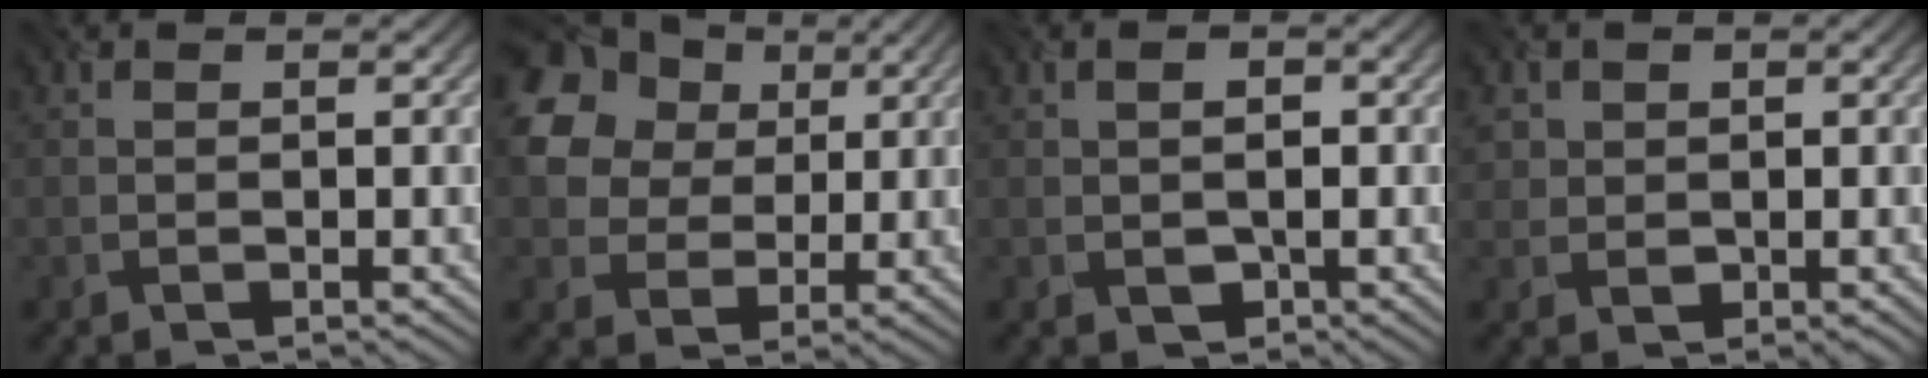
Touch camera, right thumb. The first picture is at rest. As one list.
[{"total": 16.2, "force": [6.1, 13.0, 7.5], "torque": [-0.224, 0.029, 0.119]}, {"total": 2.4, "force": [-0.4, 1.8, 1.5], "torque": [-0.023, -0.003, -0.002]}, {"total": 2.3, "force": [0.7, 2.2, 0.4], "torque": [-0.012, -0.002, 0.012]}]